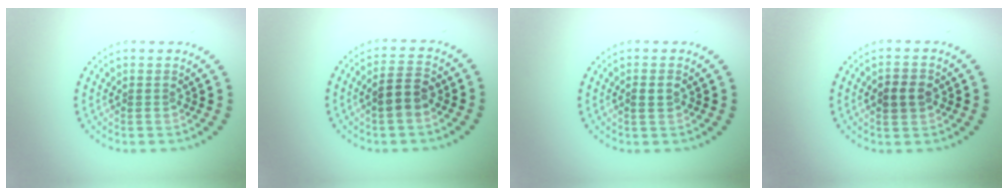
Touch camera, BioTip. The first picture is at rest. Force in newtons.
{"total": 2.8, "press": 2.8, "slide": 0.7}
{"total": 1.0, "press": 1.0, "slide": 0.1}
{"total": 2.3, "press": 2.3, "slide": 0.1}